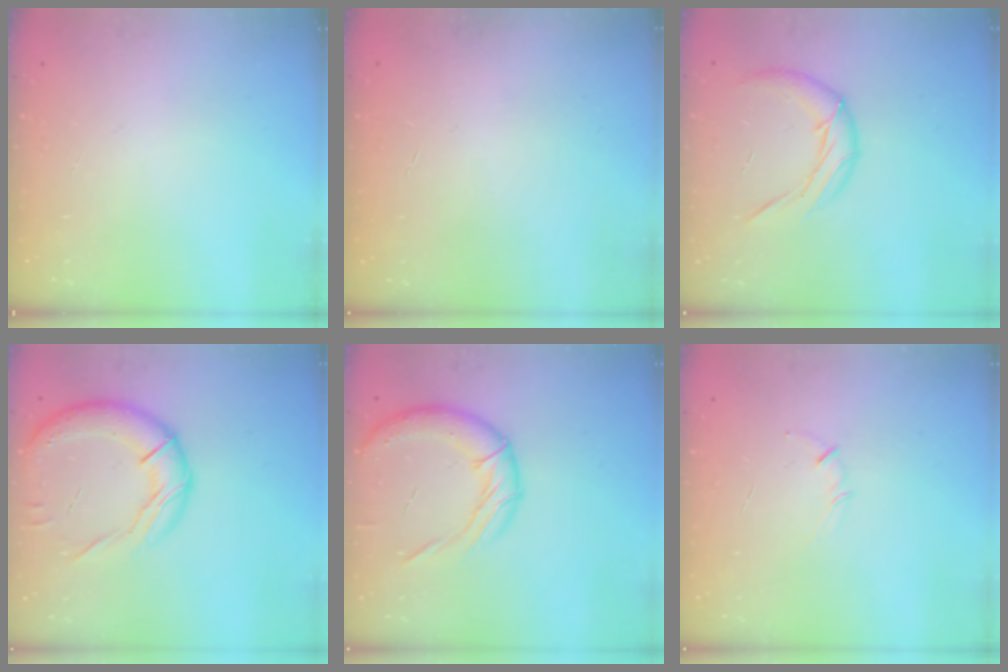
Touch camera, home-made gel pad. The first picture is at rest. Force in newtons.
{"total": 0.0}
{"total": 11.2, "press": 10.9, "slide": 2.4}
{"total": 17.8, "press": 17.6, "slide": 2.9}
{"total": 16.1, "press": 15.9, "slide": 2.5}
{"total": 3.1, "press": 3.0, "slide": 0.7}